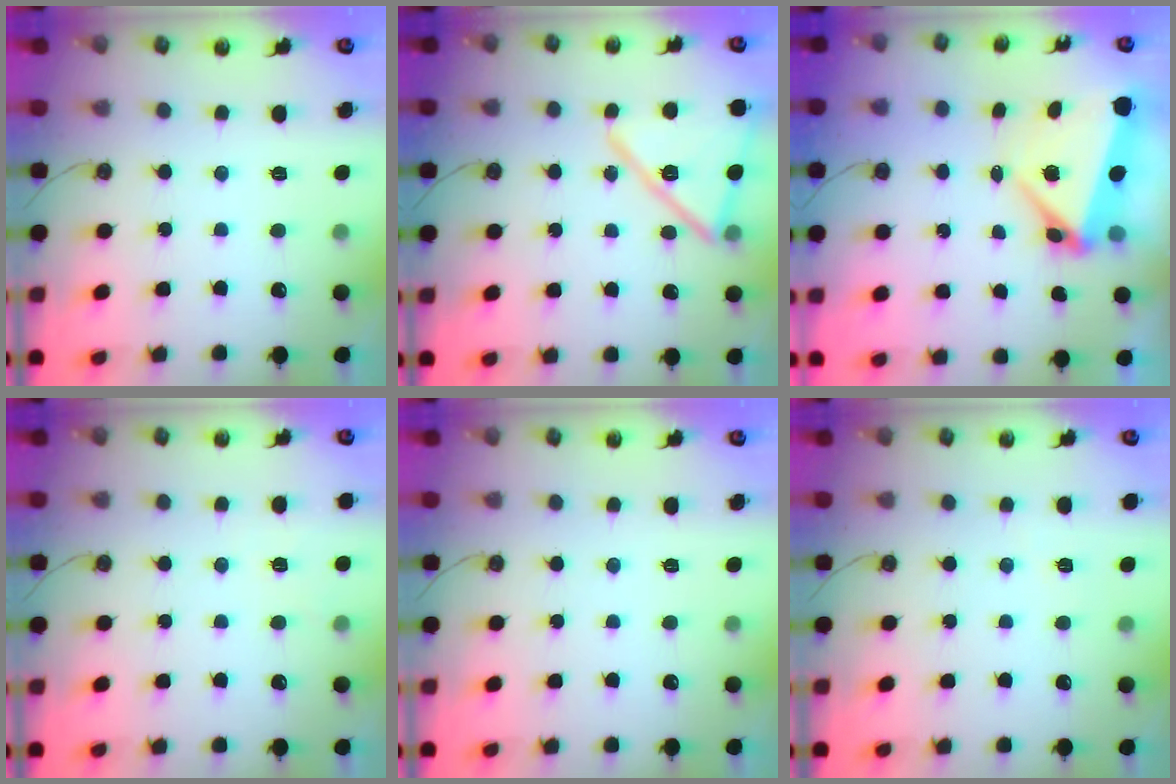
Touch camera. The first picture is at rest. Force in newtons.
{"total": 15.9, "press": 15.8, "slide": 1.0}
{"total": 6.3, "press": 6.2, "slide": 1.0}
{"total": 2.9, "press": 2.9, "slide": 0.2}
{"total": 0.0}
{"total": 2.9, "press": 2.1, "slide": 2.1}